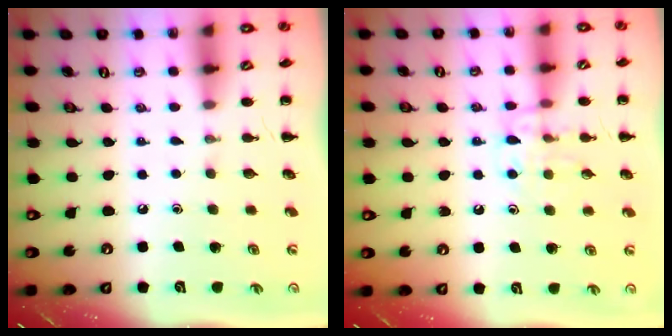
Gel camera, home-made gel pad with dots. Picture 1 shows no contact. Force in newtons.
{"total": 9.8, "press": 9.8, "slide": 1.2}